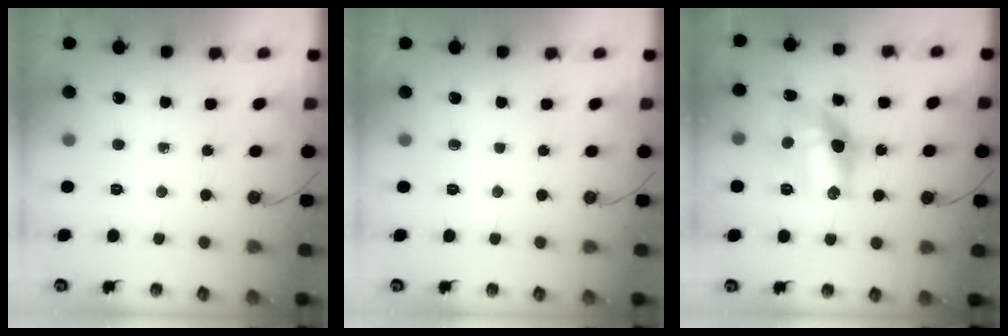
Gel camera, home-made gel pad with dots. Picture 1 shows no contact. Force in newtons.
{"total": 0.0}
{"total": 13.0, "press": 13.0, "slide": 1.0}